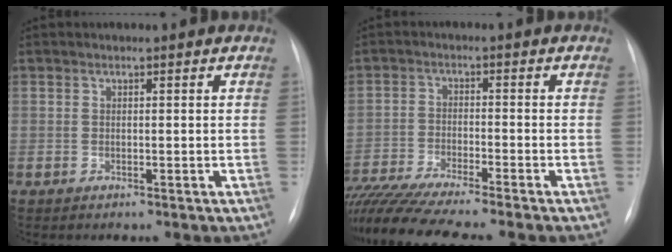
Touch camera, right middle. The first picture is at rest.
{"total": 15.0, "force": [-13.0, -0.3, 7.4], "torque": [-0.139, -0.028, -0.220]}